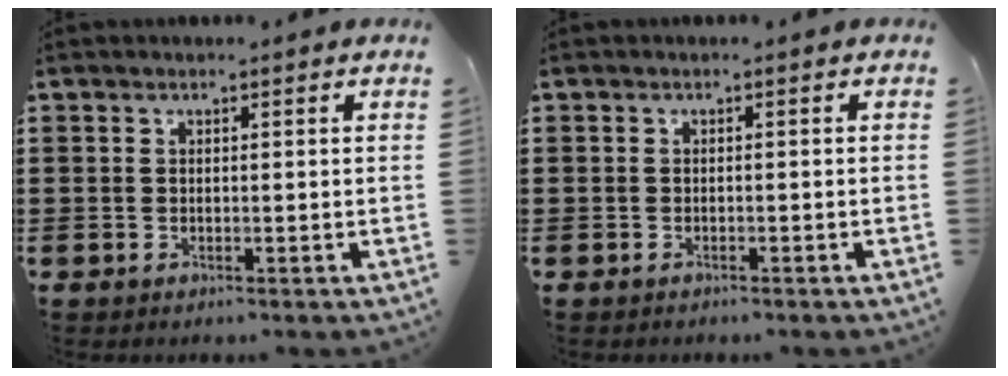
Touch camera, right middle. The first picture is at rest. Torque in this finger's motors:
{"motor_torque": [-0.97, 0.74, -0.20, -0.05]}